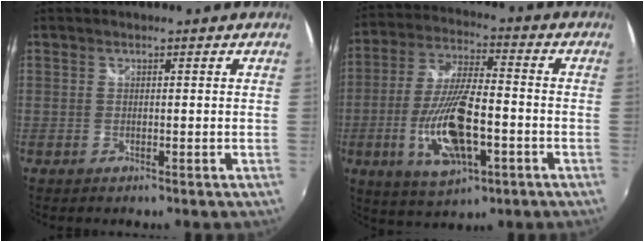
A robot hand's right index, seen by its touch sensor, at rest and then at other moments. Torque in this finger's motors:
{"motor_torque": [0.68, -0.38, 0.58, 0.21]}